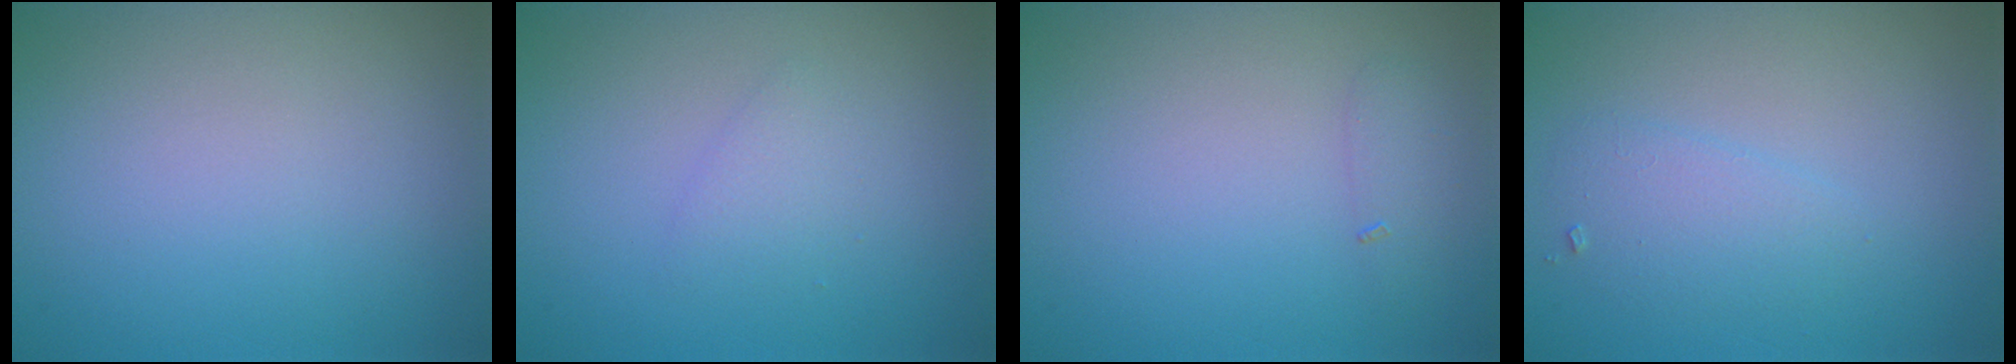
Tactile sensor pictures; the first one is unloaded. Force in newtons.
{"total": 1.3, "press": 1.3, "slide": 0.1}
{"total": 1.0, "press": 1.0, "slide": 0.0}
{"total": 2.0, "press": 2.0, "slide": 0.1}